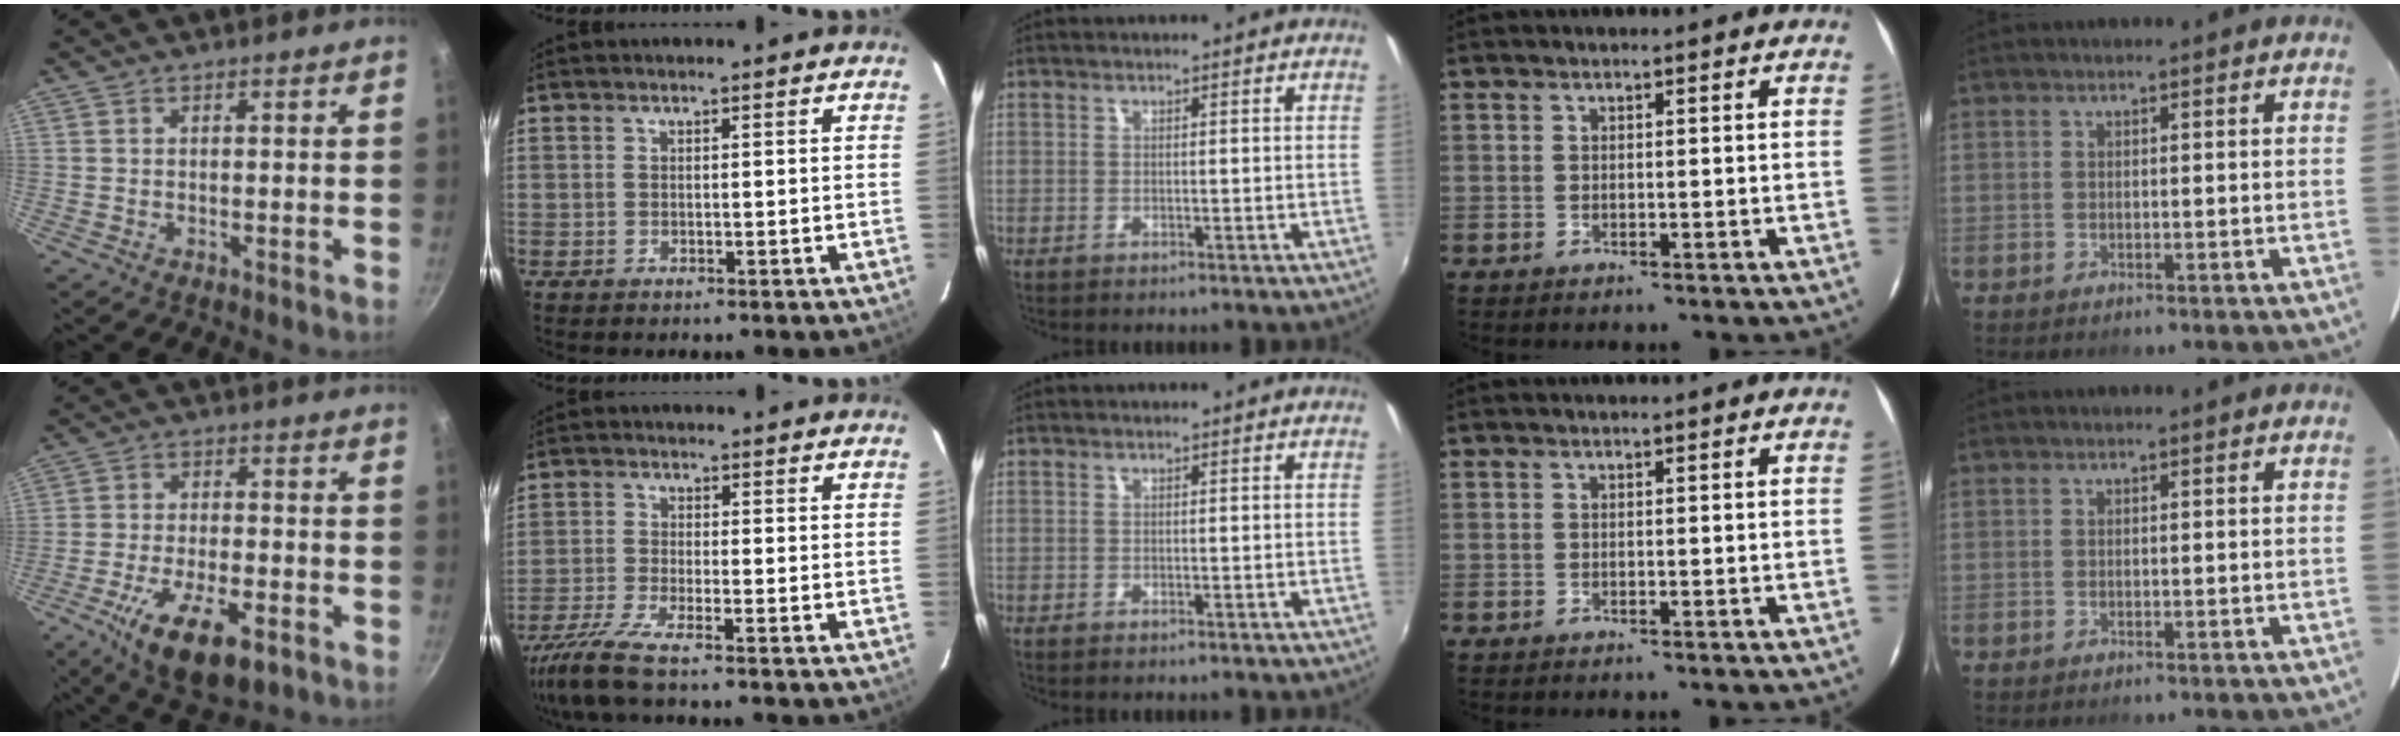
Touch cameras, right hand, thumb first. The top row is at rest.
{"thumb": {"total": 14.3, "force": [-6.8, 5.8, 11.1], "torque": [-0.188, 0.016, -0.113]}, "index": {"total": 8.4, "force": [-6.9, -0.1, 4.8], "torque": [-0.116, -0.031, -0.130]}}